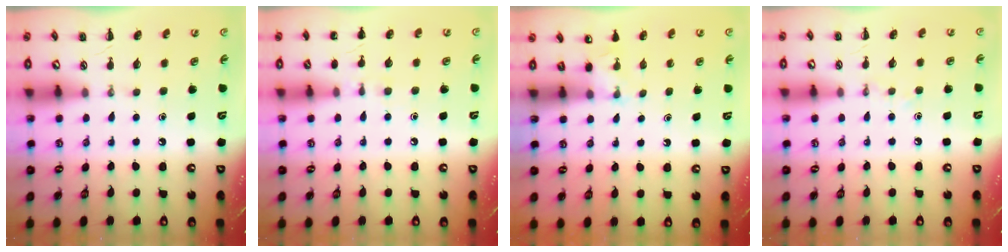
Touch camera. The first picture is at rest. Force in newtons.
{"total": 6.4, "press": 6.1, "slide": 1.8}
{"total": 2.2, "press": 2.2, "slide": 0.6}
{"total": 3.2, "press": 3.1, "slide": 0.9}